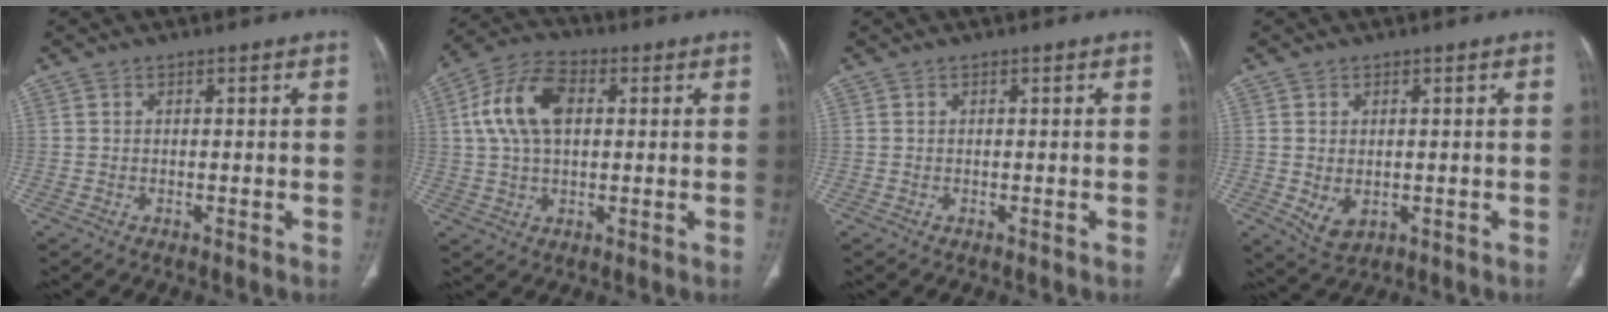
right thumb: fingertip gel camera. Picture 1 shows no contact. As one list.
[{"total": 12.0, "force": [2.4, 7.2, 9.4], "torque": [-0.183, 0.020, 0.040]}, {"total": 0.0}, {"total": 4.2, "force": [-0.4, 2.9, 3.0], "torque": [-0.050, -0.009, 0.009]}]